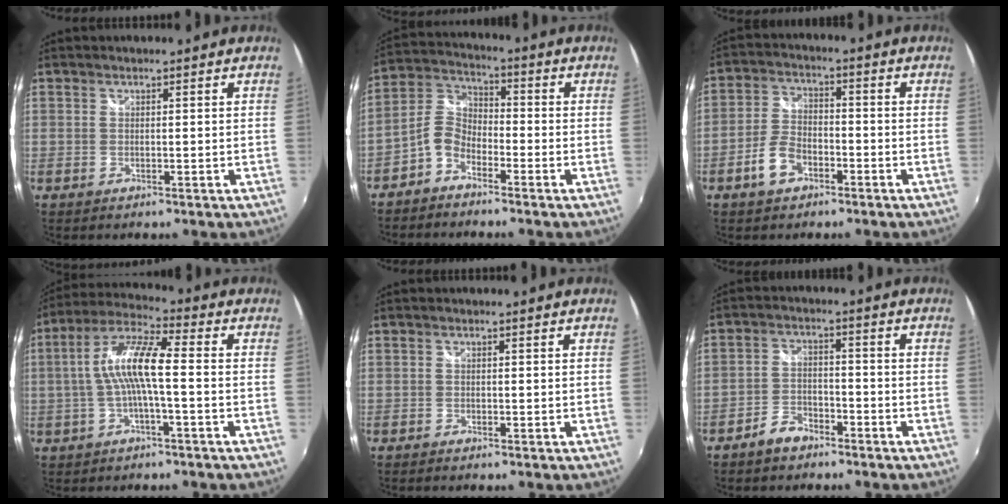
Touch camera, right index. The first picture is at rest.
{"total": 6.0, "force": [-3.9, 3.5, 2.9], "torque": [-0.067, 0.019, -0.086]}
{"total": 6.5, "force": [-3.6, 3.8, 3.9], "torque": [-0.087, 0.009, -0.065]}
{"total": 9.8, "force": [-0.9, 1.5, 9.6], "torque": [-0.199, 0.017, -0.016]}
{"total": 0.6, "force": [-0.6, 0.2, 0.2], "torque": [-0.006, -0.004, -0.014]}
{"total": 5.1, "force": [-4.0, 2.6, 1.9], "torque": [-0.053, 0.010, -0.070]}